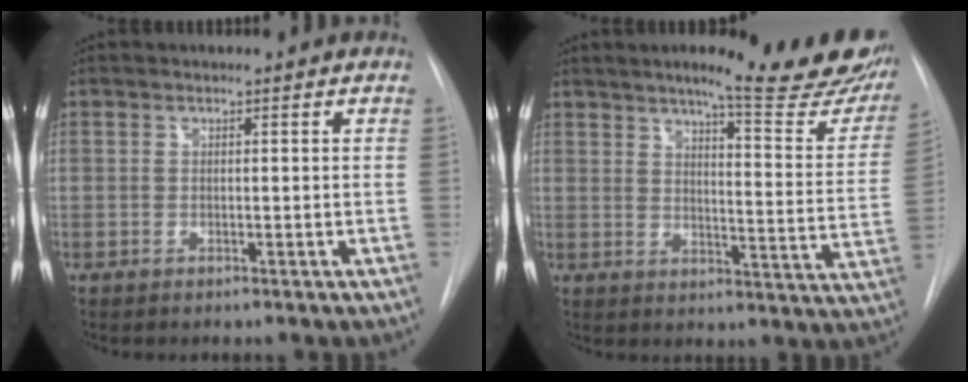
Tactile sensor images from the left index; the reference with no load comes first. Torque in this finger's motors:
{"motor_torque": [1.01, -1.12, 0.43, 0.07]}